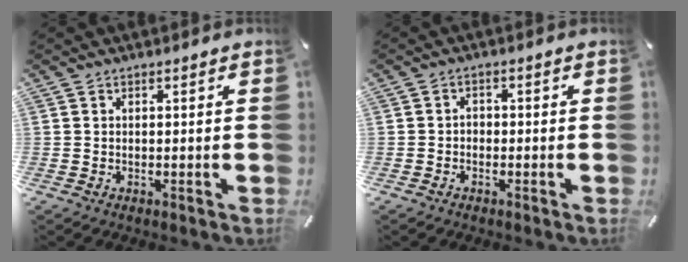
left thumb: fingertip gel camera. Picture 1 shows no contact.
{"total": 1.9, "force": [-1.1, 1.4, 0.6], "torque": [-0.012, 0.009, -0.024]}